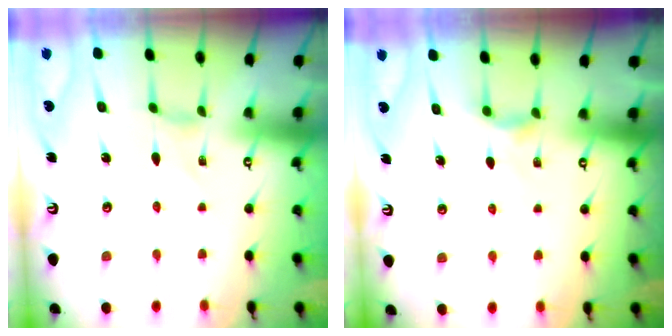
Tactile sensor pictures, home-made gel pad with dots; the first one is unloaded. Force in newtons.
{"total": 4.4, "press": 4.4, "slide": 0.7}